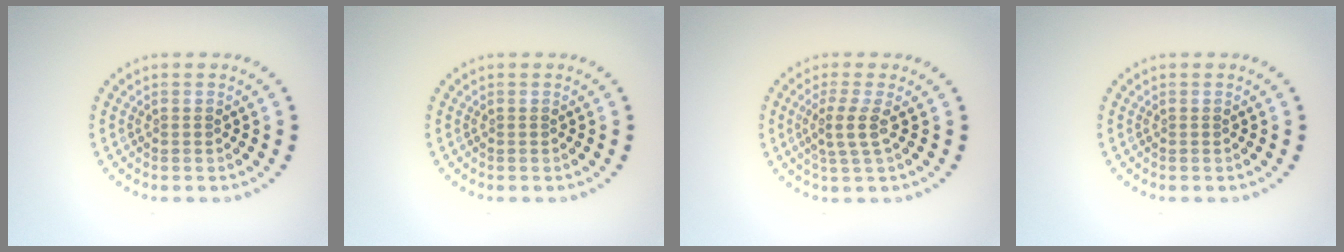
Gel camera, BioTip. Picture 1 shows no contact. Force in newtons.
{"total": 0.0}
{"total": 2.4, "press": 1.8, "slide": 1.6}
{"total": 0.0}